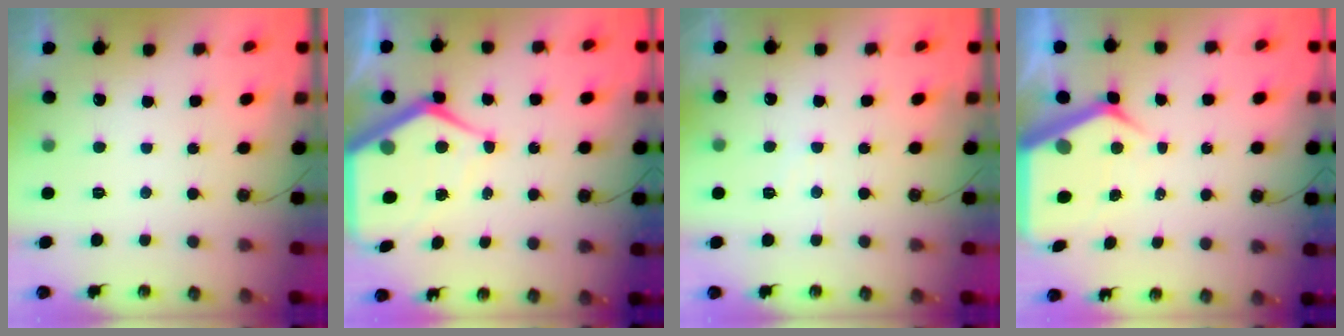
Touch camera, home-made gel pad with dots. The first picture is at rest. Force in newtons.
{"total": 12.6, "press": 12.5, "slide": 1.3}
{"total": 3.6, "press": 3.6, "slide": 0.4}
{"total": 7.6, "press": 7.6, "slide": 0.8}